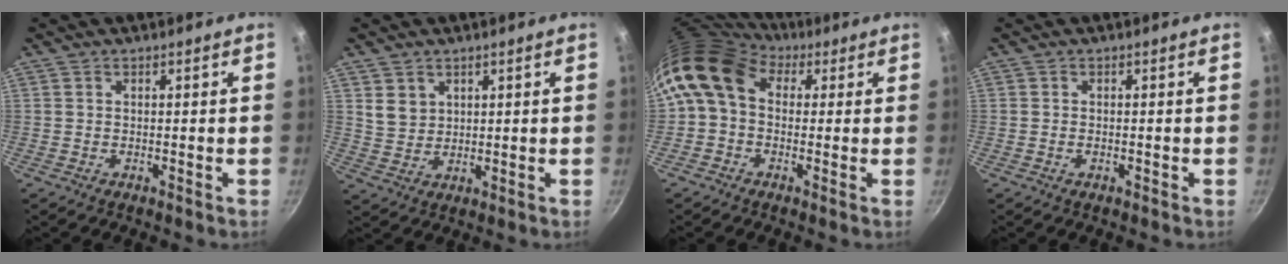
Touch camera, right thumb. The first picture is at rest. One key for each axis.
{"total": 4.3, "fx": 2.0, "fy": 3.4, "fz": 1.8, "tx": -0.017, "ty": -0.006, "tz": 0.043}
{"total": 11.1, "fx": 2.7, "fy": 8.3, "fz": 6.9, "tx": -0.114, "ty": 0.015, "tz": 0.024}
{"total": 0.6, "fx": -0.3, "fy": 0.3, "fz": 0.5, "tx": -0.009, "ty": 0.003, "tz": -0.006}